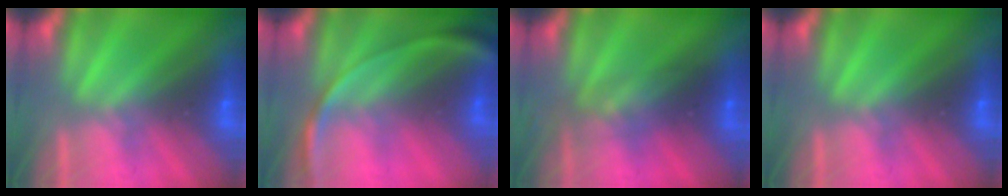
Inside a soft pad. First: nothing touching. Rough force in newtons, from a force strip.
{"total": 2.8}
{"total": 2.9}
{"total": 0.0}